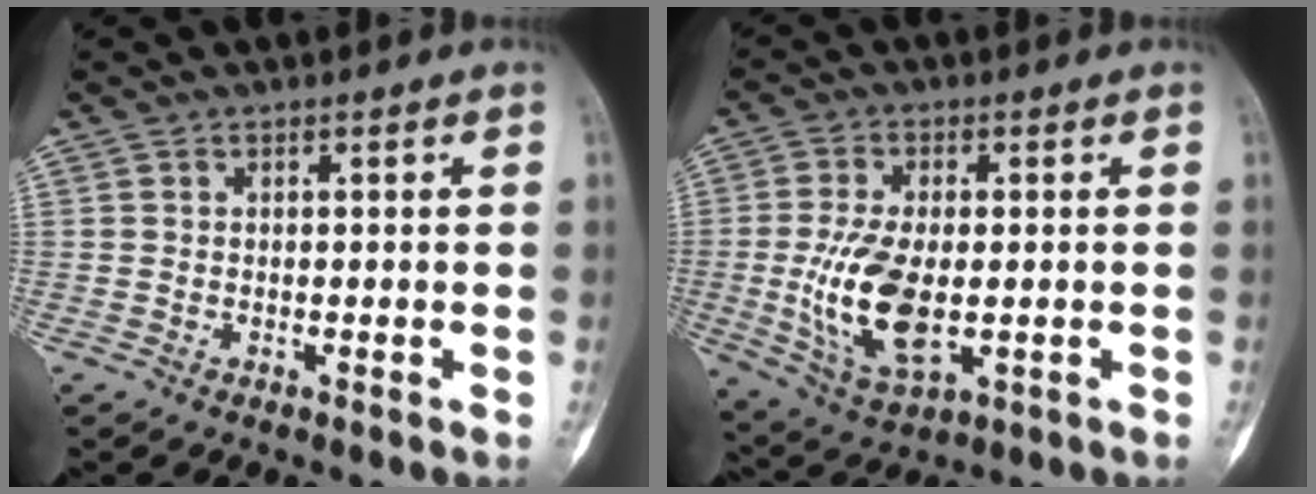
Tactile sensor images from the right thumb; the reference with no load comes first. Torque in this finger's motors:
{"motor_torque": [1.96, 0.45, 0.86, -1.28, 0.34]}